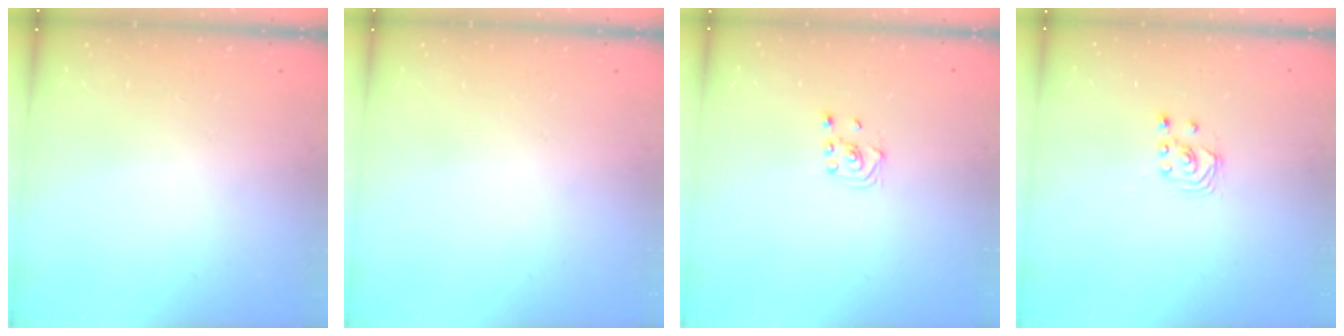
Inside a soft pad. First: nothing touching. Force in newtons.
{"total": 0.0}
{"total": 2.3, "press": 2.2, "slide": 0.8}
{"total": 2.1, "press": 2.1, "slide": 0.3}